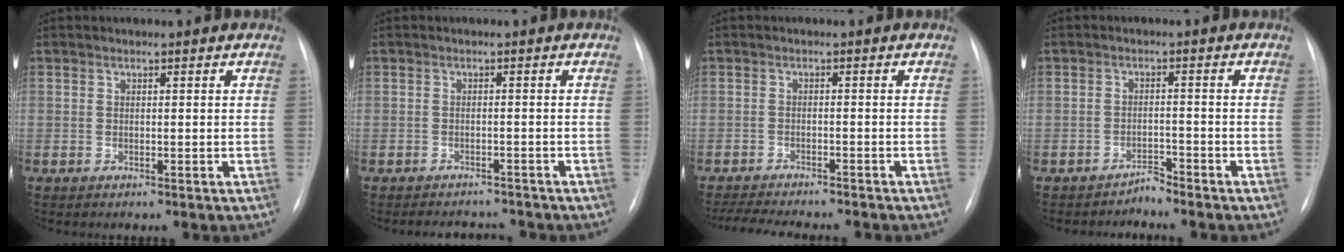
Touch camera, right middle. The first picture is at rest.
{"total": 4.4, "force": [-4.2, 1.2, 0.5], "torque": [-0.001, 0.003, -0.055]}
{"total": 10.9, "force": [-9.8, 1.5, 4.5], "torque": [-0.067, -0.009, -0.137]}
{"total": 1.7, "force": [-1.7, -0.1, -0.3], "torque": [0.015, -0.005, -0.027]}